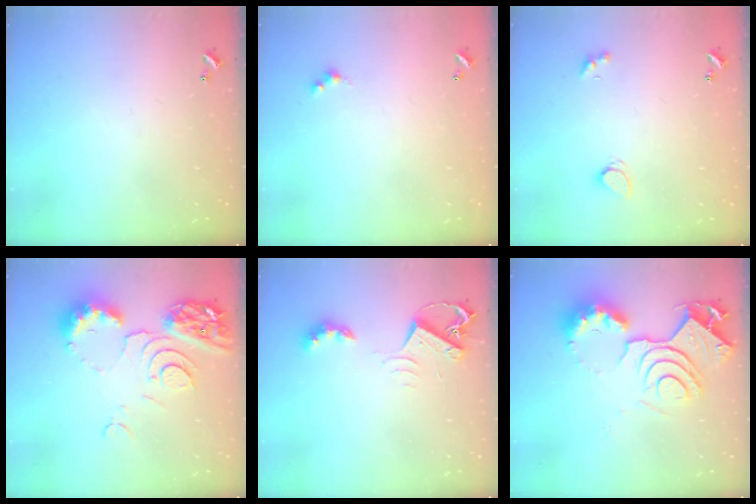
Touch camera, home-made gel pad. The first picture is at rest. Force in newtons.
{"total": 1.5, "press": 1.4, "slide": 0.3}
{"total": 2.1, "press": 2.0, "slide": 0.4}
{"total": 11.1, "press": 11.0, "slide": 1.3}
{"total": 7.5, "press": 7.5, "slide": 0.8}
{"total": 16.4, "press": 16.3, "slide": 1.7}